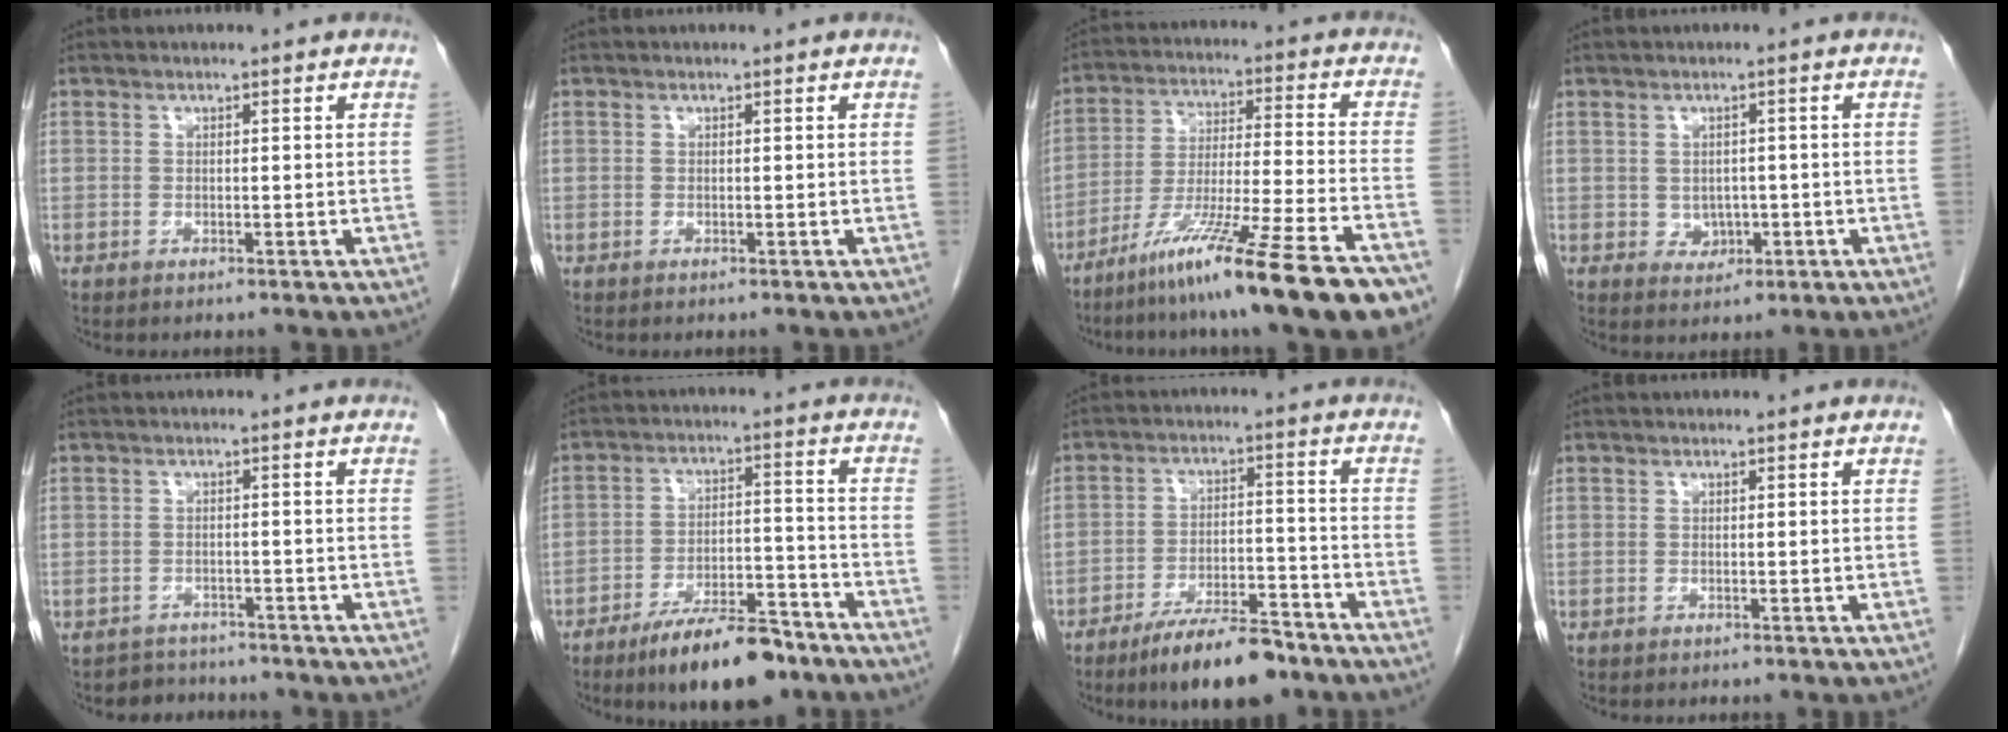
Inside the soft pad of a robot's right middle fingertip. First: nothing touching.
{"total": 0.0}
{"total": 20.0, "force": [-13.9, -0.2, 14.4], "torque": [-0.211, -0.038, -0.231]}
{"total": 2.8, "force": [-0.5, 2.3, 1.5], "torque": [-0.021, 0.001, 0.002]}
{"total": 3.2, "force": [-2.8, 1.4, -0.8], "torque": [0.010, 0.002, -0.046]}
{"total": 12.2, "force": [-9.1, 3.4, 7.4], "torque": [-0.111, 0.007, -0.150]}
{"total": 10.7, "force": [-8.2, 2.6, 6.3], "torque": [-0.099, -0.003, -0.137]}
{"total": 0.0}